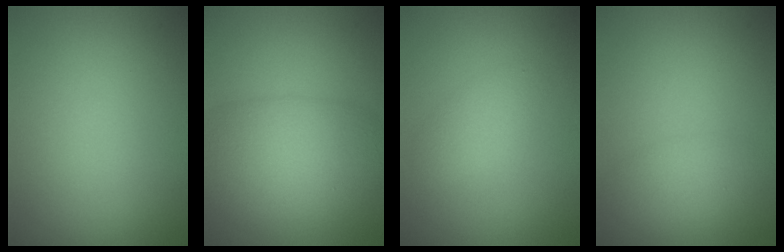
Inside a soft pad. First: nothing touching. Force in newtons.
{"total": 7.3, "press": 7.3, "slide": 0.3}
{"total": 1.7, "press": 1.6, "slide": 0.0}
{"total": 2.2, "press": 2.2, "slide": 0.1}